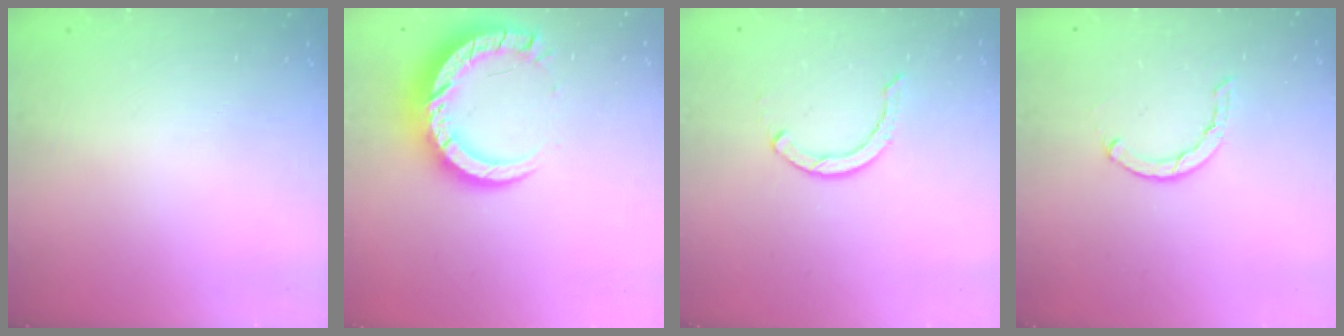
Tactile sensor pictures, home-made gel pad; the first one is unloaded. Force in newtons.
{"total": 13.0, "press": 13.0, "slide": 1.0}
{"total": 2.6, "press": 2.6, "slide": 0.1}
{"total": 1.7, "press": 1.6, "slide": 0.3}